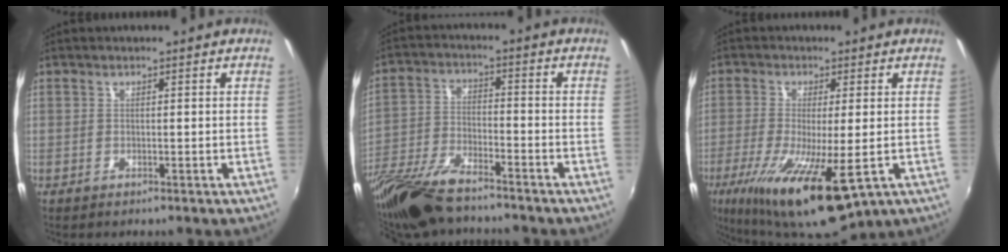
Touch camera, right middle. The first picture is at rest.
{"total": 17.1, "force": [-13.5, 4.7, 9.3], "torque": [-0.208, -0.036, -0.252]}
{"total": 17.4, "force": [-7.8, 4.4, 14.9], "torque": [-0.302, -0.068, -0.125]}